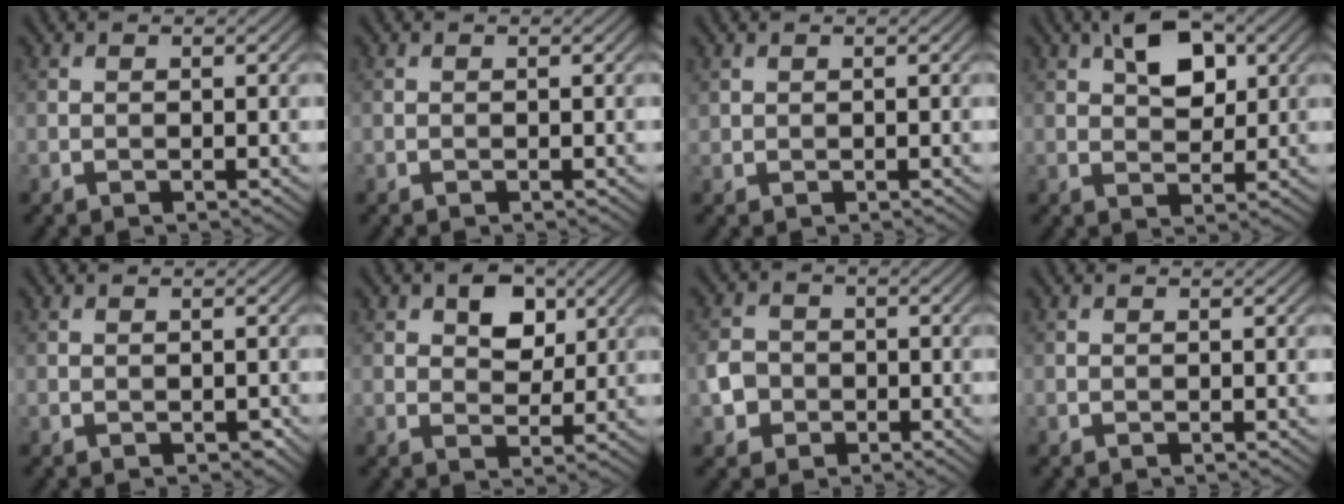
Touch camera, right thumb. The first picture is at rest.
{"total": 0.0}
{"total": 0.7, "force": [0.5, 0.4, 0.1], "torque": [-0.005, -0.001, 0.015]}
{"total": 6.2, "force": [2.6, 3.5, 4.5], "torque": [-0.075, 0.004, 0.037]}
{"total": 0.6, "force": [-0.4, 0.4, 0.4], "torque": [-0.005, -0.002, -0.005]}
{"total": 5.0, "force": [2.1, 3.3, 3.1], "torque": [-0.047, 0.000, 0.027]}
{"total": 3.8, "force": [-1.3, 3.3, 1.4], "torque": [-0.033, -0.002, -0.032]}
{"total": 0.0}